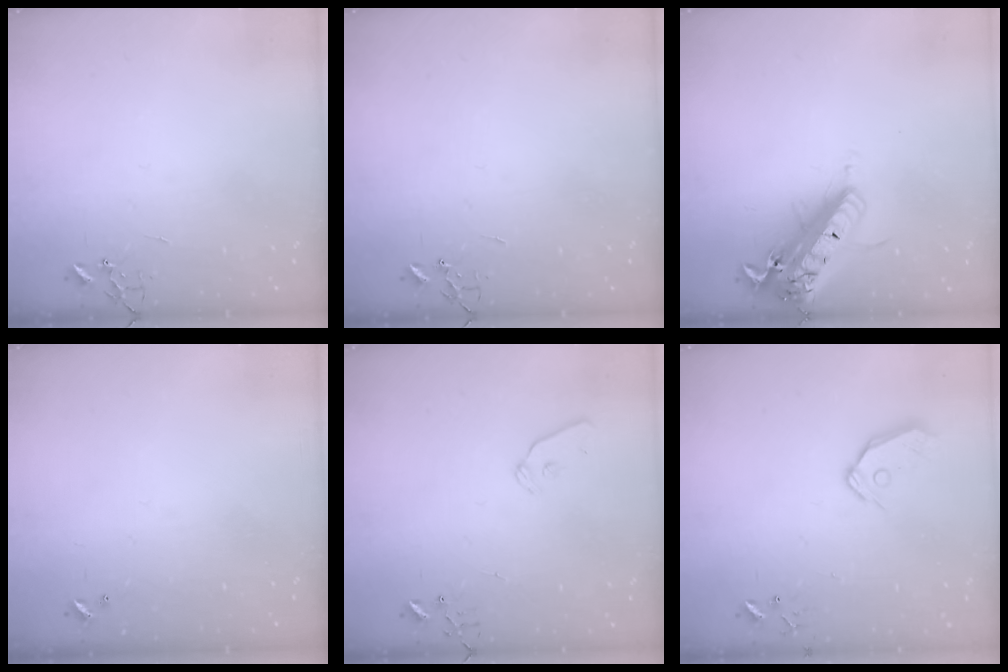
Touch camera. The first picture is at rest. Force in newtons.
{"total": 0.0}
{"total": 21.3, "press": 20.9, "slide": 4.2}
{"total": 0.0}
{"total": 8.7, "press": 8.7, "slide": 0.9}
{"total": 9.3, "press": 9.2, "slide": 1.2}